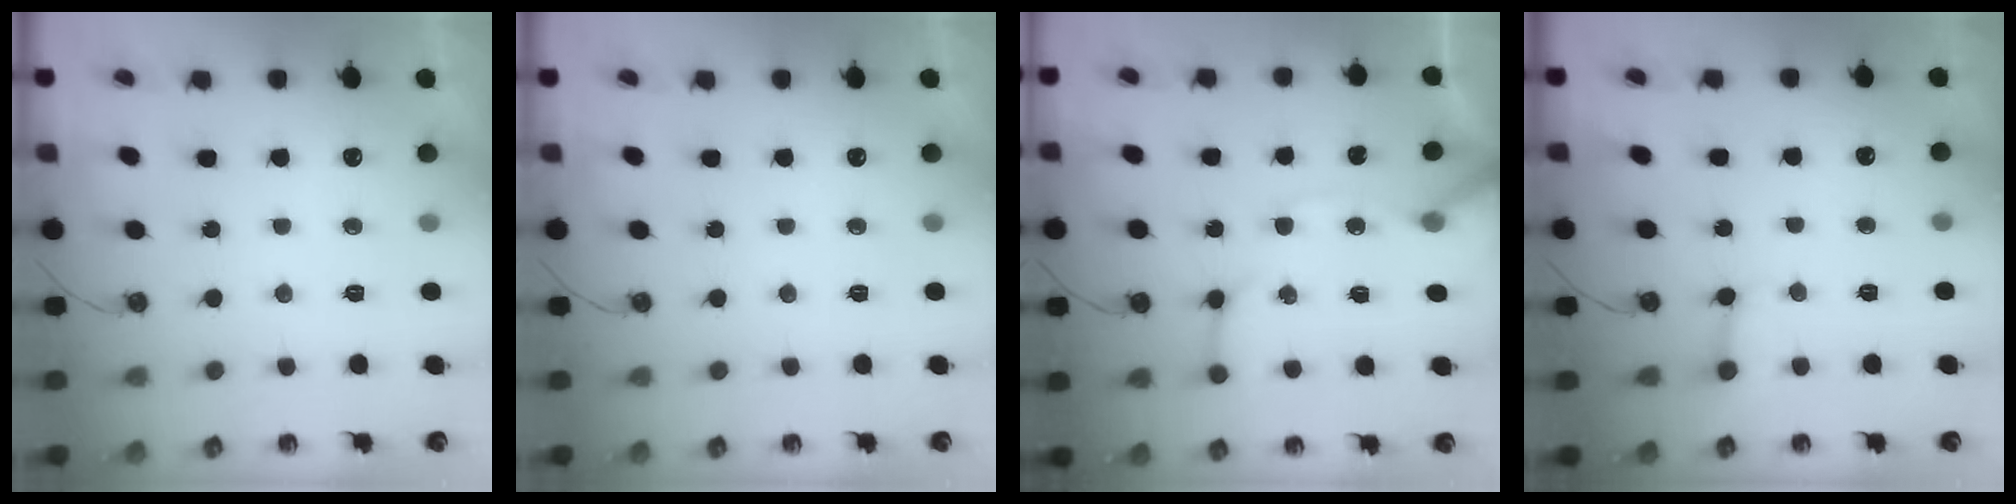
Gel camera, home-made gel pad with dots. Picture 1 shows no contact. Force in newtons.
{"total": 0.0}
{"total": 11.7, "press": 11.6, "slide": 1.5}
{"total": 1.7, "press": 1.7, "slide": 0.0}